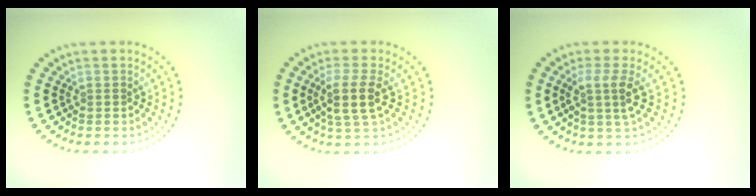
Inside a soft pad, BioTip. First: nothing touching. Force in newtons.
{"total": 3.1, "press": 2.6, "slide": 1.6}
{"total": 2.6, "press": 2.1, "slide": 1.6}